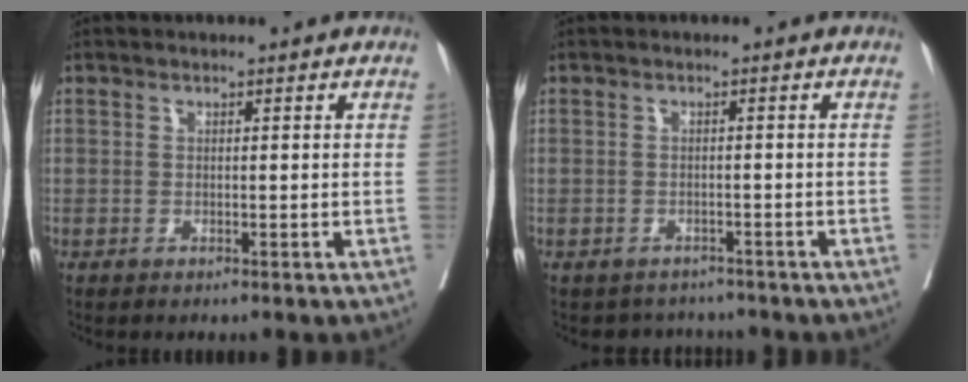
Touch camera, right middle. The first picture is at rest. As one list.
[{"total": 3.3, "force": [-3.0, 1.4, -0.6], "torque": [0.008, 0.009, -0.042]}]